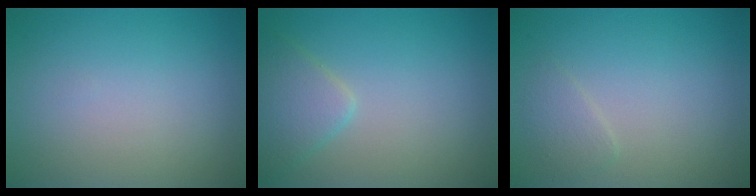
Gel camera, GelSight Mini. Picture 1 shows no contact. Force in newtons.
{"total": 2.7, "press": 2.7, "slide": 0.2}
{"total": 1.3, "press": 1.3, "slide": 0.1}